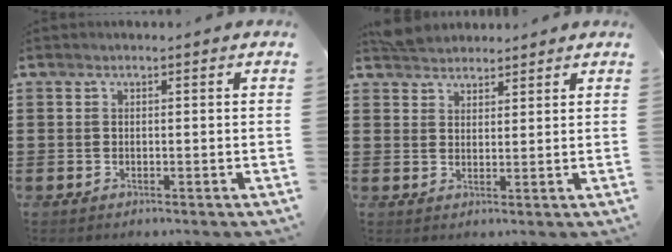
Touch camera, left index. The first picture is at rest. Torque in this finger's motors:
{"motor_torque": [0.04, 0.07, 0.02, -0.04]}